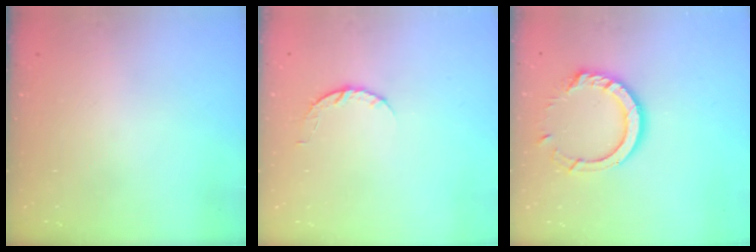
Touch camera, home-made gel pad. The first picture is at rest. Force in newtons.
{"total": 3.9, "press": 3.9, "slide": 0.6}
{"total": 12.5, "press": 12.5, "slide": 1.0}